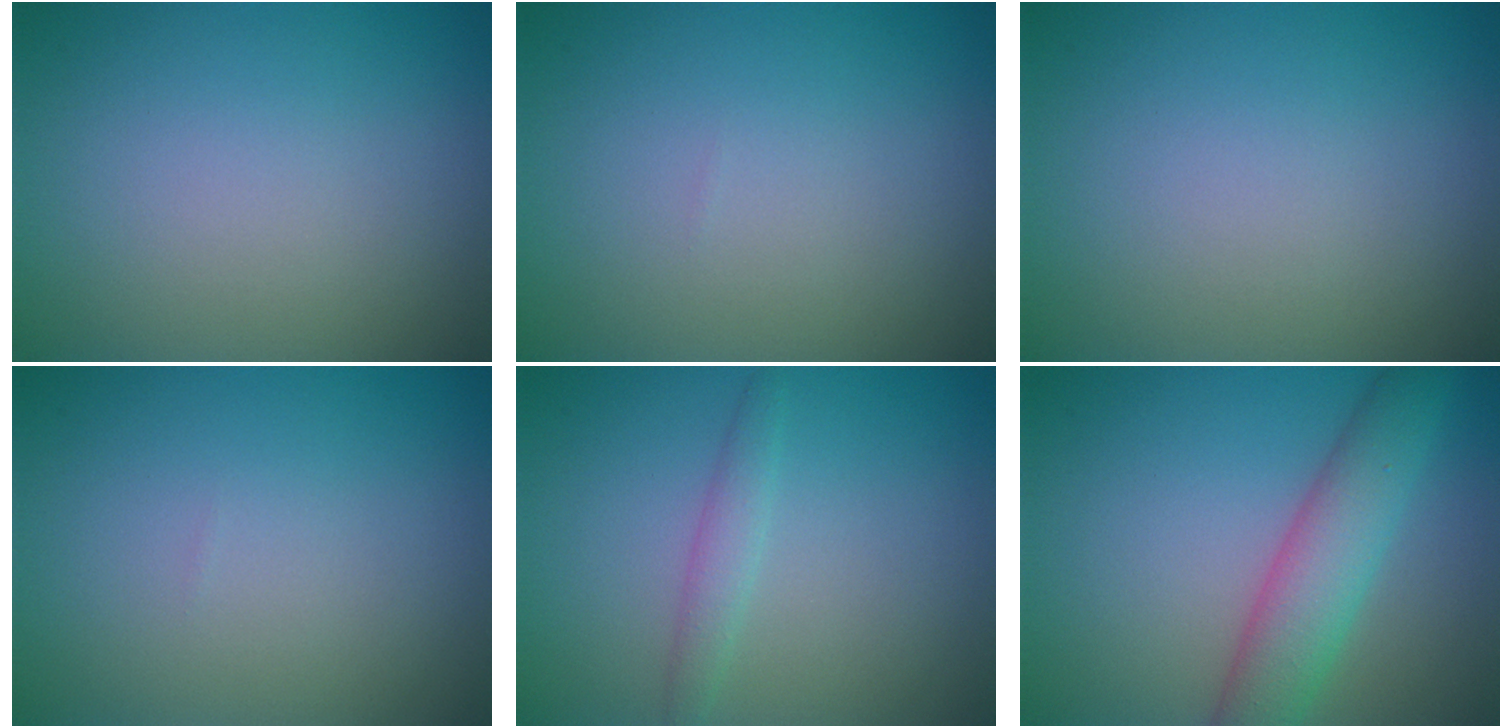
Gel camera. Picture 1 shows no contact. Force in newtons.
{"total": 0.0}
{"total": 0.0}
{"total": 0.0}
{"total": 1.5, "press": 1.5, "slide": 0.0}
{"total": 5.1, "press": 5.1, "slide": 0.2}